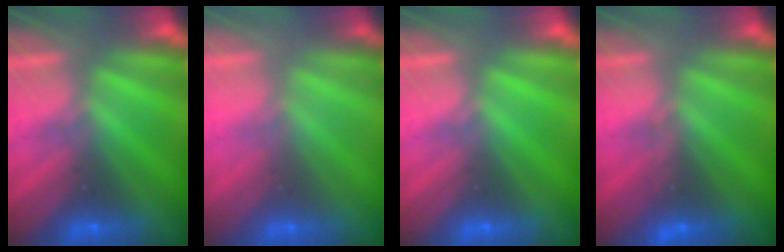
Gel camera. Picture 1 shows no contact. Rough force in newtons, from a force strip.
{"total": 2.9}
{"total": 0.0}
{"total": 3.0}